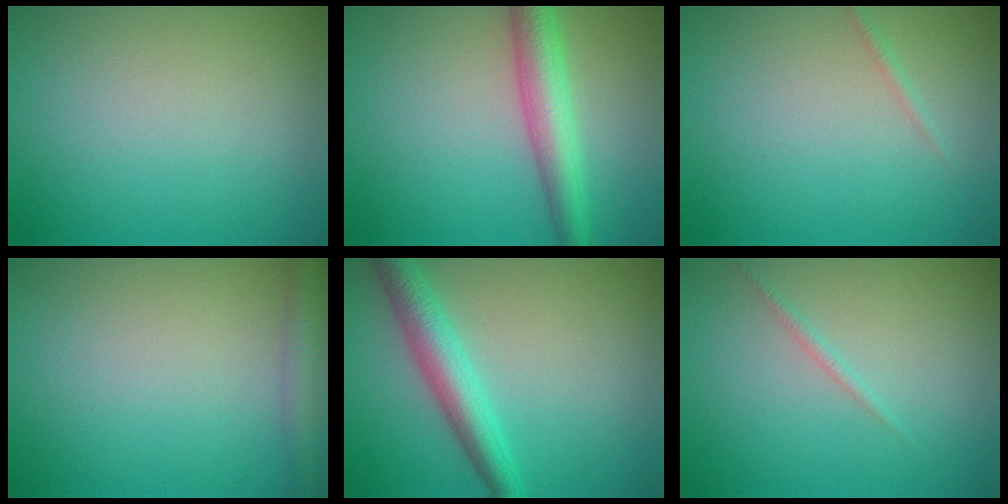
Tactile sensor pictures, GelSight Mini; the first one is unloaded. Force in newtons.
{"total": 4.7, "press": 4.7, "slide": 0.1}
{"total": 0.6, "press": 0.6, "slide": 0.0}
{"total": 2.4, "press": 2.4, "slide": 0.1}
{"total": 4.3, "press": 4.3, "slide": 0.1}
{"total": 0.6, "press": 0.6, "slide": 0.1}